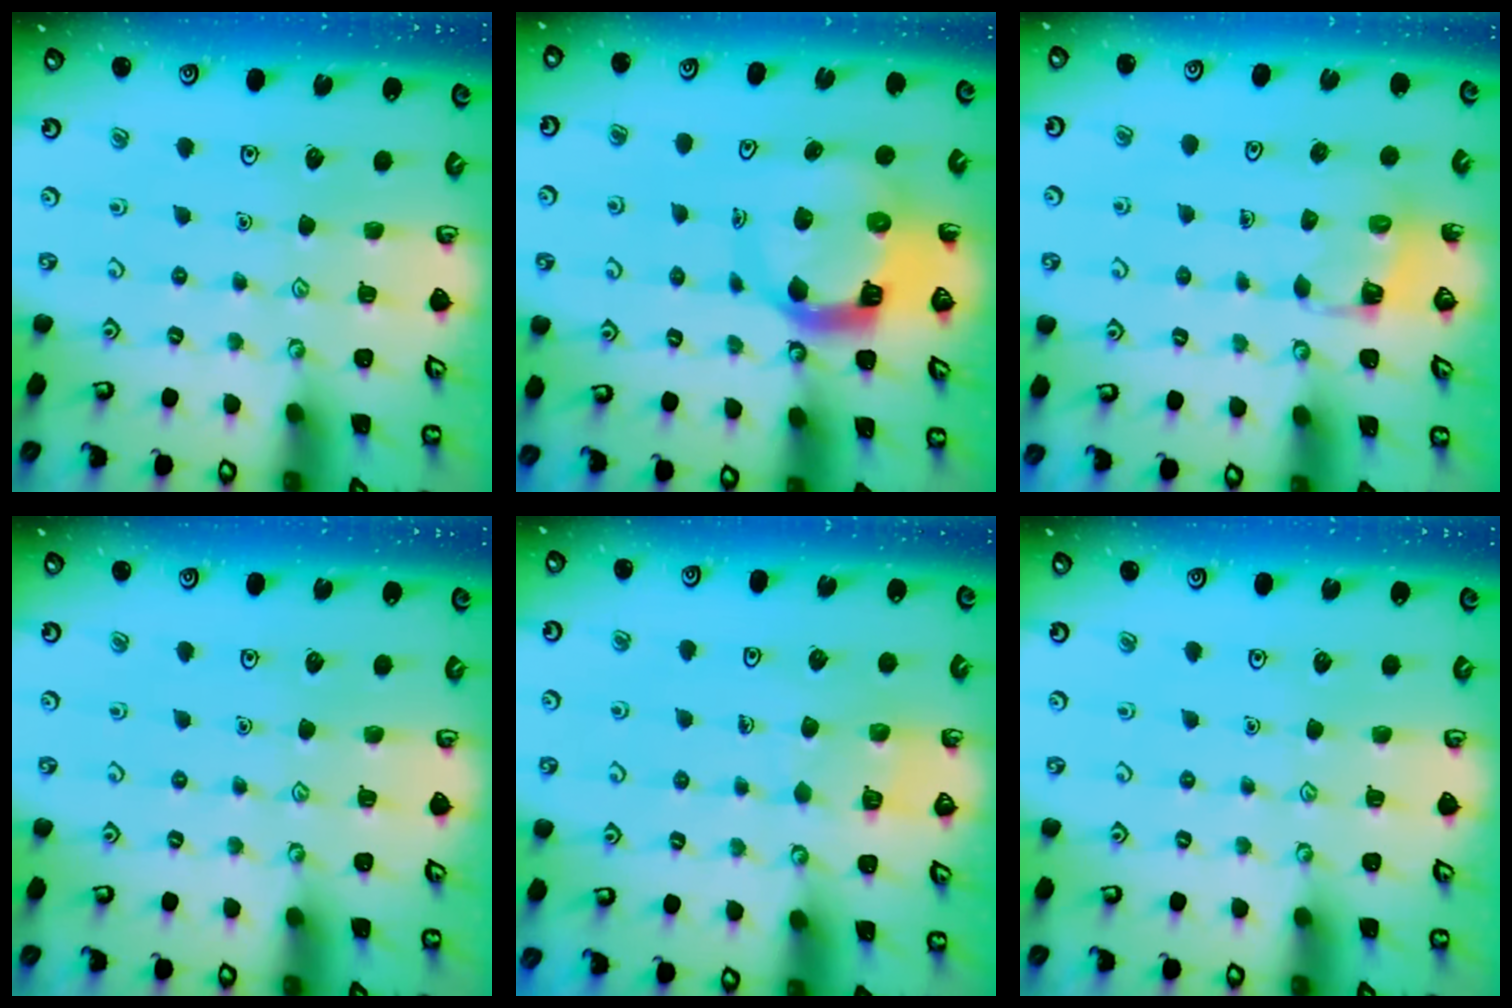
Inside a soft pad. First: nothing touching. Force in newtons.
{"total": 8.9, "press": 8.8, "slide": 1.3}
{"total": 3.1, "press": 3.0, "slide": 0.3}
{"total": 0.0}
{"total": 4.7, "press": 4.7, "slide": 0.4}
{"total": 0.0}